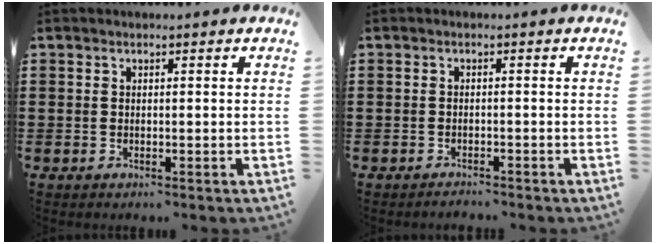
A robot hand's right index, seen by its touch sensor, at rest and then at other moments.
{"total": 1.2, "force": [-1.1, -0.3, 0.0], "torque": [-0.002, -0.001, -0.023]}